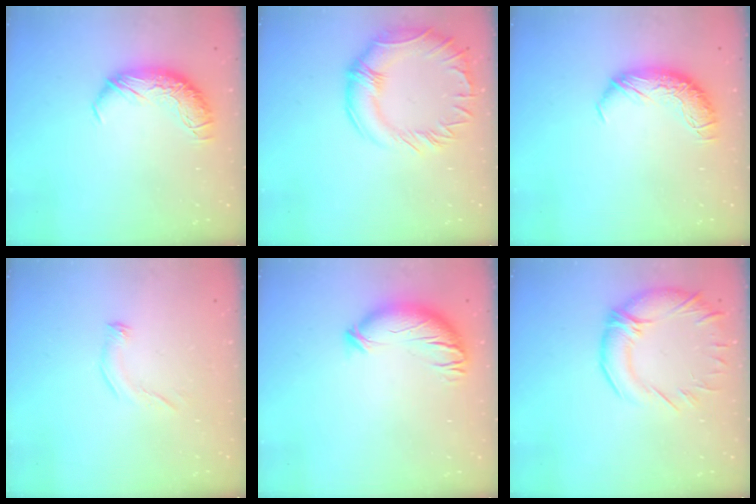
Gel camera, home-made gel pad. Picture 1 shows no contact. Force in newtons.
{"total": 7.3, "press": 6.9, "slide": 2.5}
{"total": 0.0}
{"total": 5.5, "press": 5.5, "slide": 0.5}
{"total": 3.8, "press": 3.0, "slide": 2.3}
{"total": 5.5, "press": 3.9, "slide": 3.9}